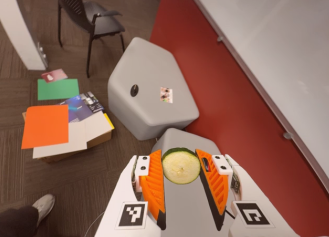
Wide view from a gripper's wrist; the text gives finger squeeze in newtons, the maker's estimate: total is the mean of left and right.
{"total": 9.3, "left": 9.4, "right": 9.1}